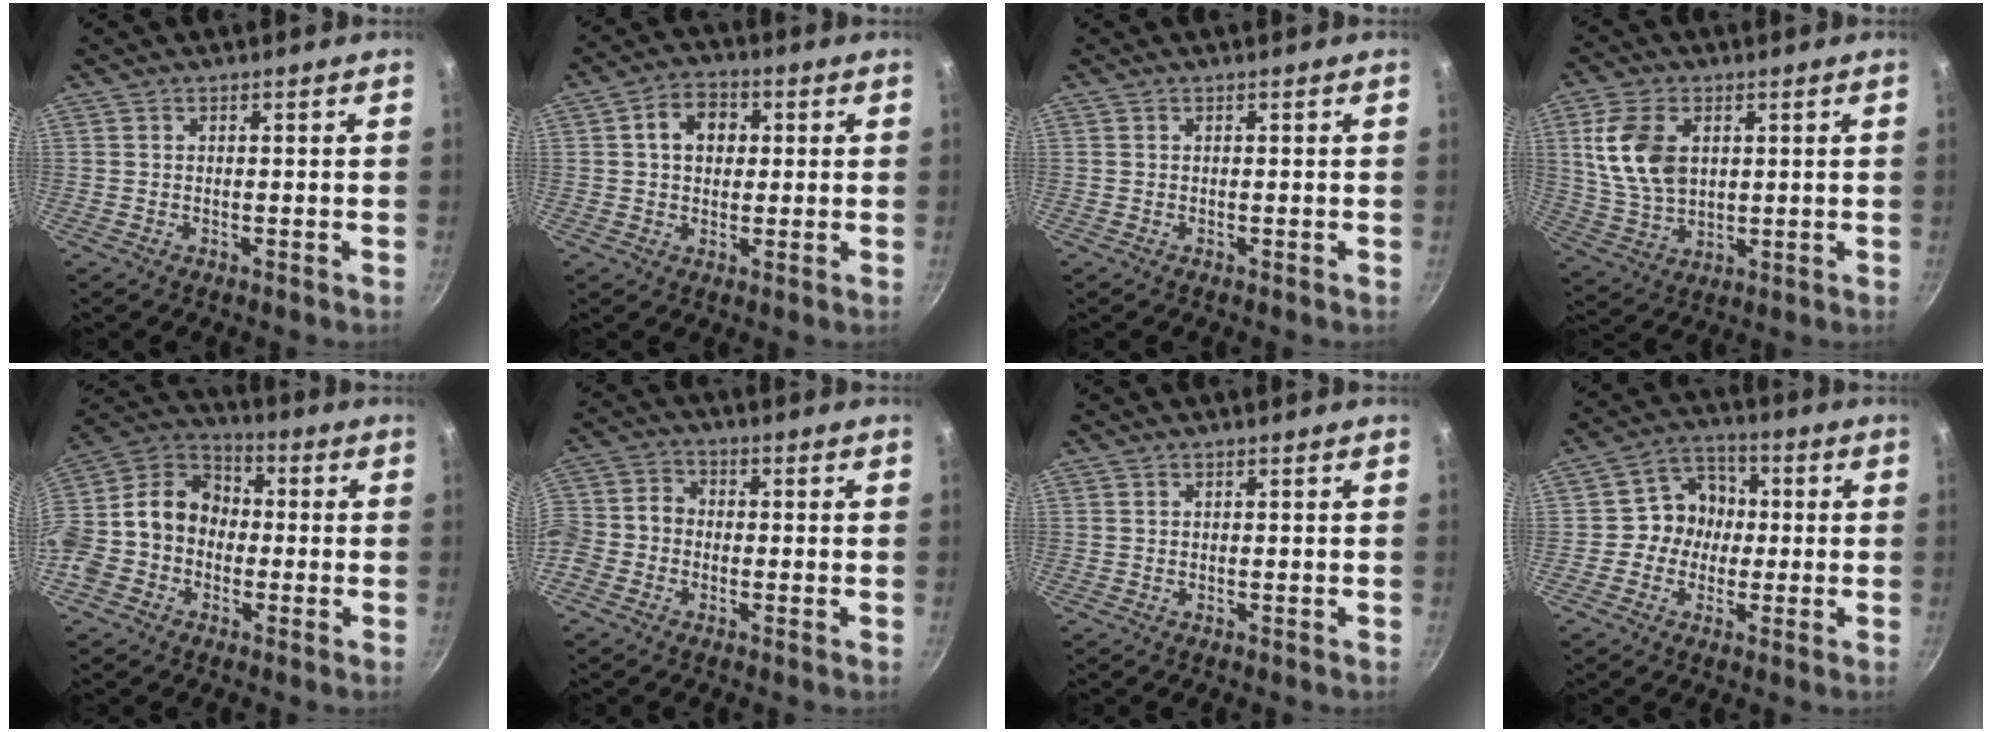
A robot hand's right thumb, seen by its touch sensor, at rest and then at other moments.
{"total": 7.4, "force": [1.5, 5.7, 4.5], "torque": [-0.047, 0.010, 0.014]}
{"total": 0.0}
{"total": 11.9, "force": [2.8, 7.8, 8.6], "torque": [-0.152, -0.014, 0.062]}
{"total": 16.4, "force": [-2.3, 13.5, 8.9], "torque": [-0.138, 0.059, -0.060]}
{"total": 9.0, "force": [-2.7, 7.4, 4.4], "torque": [-0.084, 0.036, -0.071]}
{"total": 0.0}
{"total": 8.0, "force": [-0.5, 7.4, 3.2], "torque": [-0.007, 0.021, -0.024]}